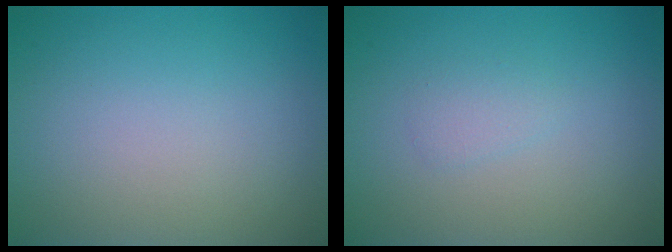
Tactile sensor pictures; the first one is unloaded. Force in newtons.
{"total": 1.0, "press": 1.0, "slide": 0.1}